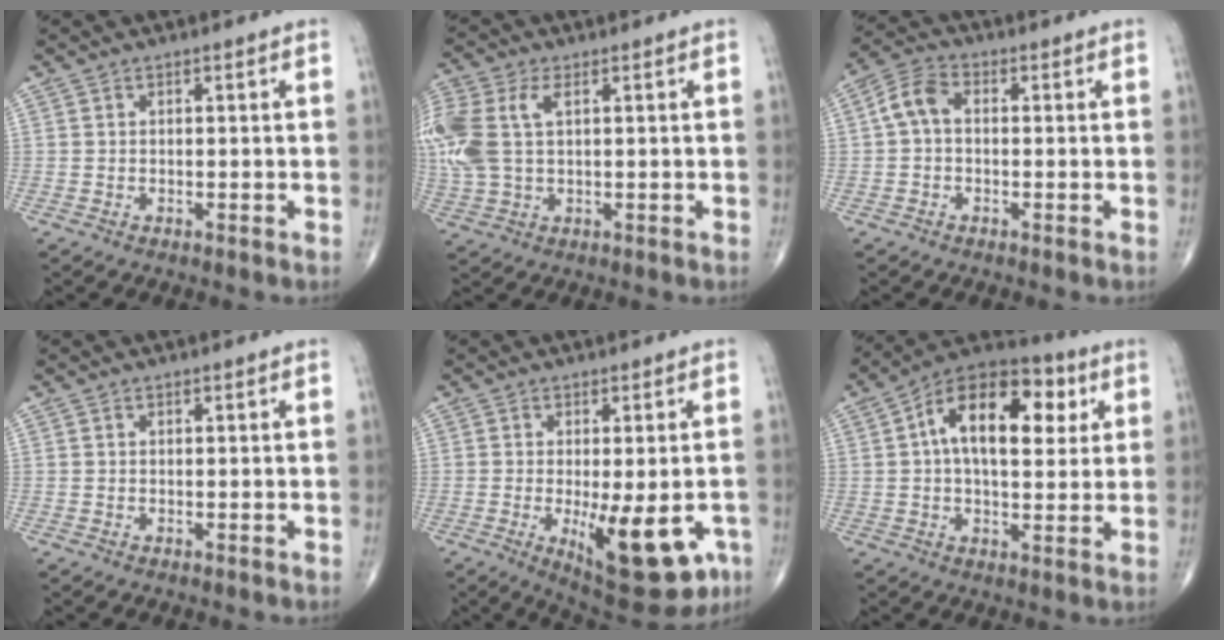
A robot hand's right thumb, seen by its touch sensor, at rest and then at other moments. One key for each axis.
{"total": 13.7, "fx": 3.1, "fy": 8.2, "fz": 10.5, "tx": -0.288, "ty": 0.014, "tz": 0.062}
{"total": 5.4, "fx": 0.1, "fy": 3.5, "fz": 4.1, "tx": -0.078, "ty": 0.019, "tz": -0.007}
{"total": 0.0}
{"total": 15.1, "fx": -4.8, "fy": 5.8, "fz": 13.2, "tx": -0.147, "ty": -0.014, "tz": -0.049}
{"total": 17.8, "fx": 4.5, "fy": 9.6, "fz": 14.3, "tx": -0.194, "ty": 0.016, "tz": 0.059}